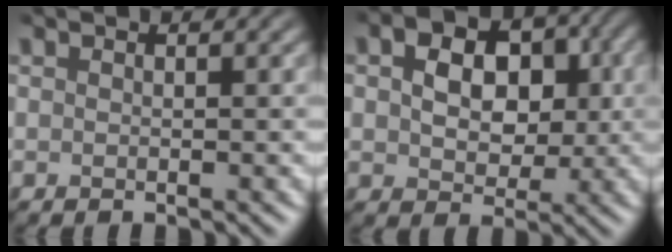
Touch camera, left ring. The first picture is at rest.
{"total": 7.2, "force": [1.3, 5.1, 4.9], "torque": [-0.086, 0.004, 0.014]}